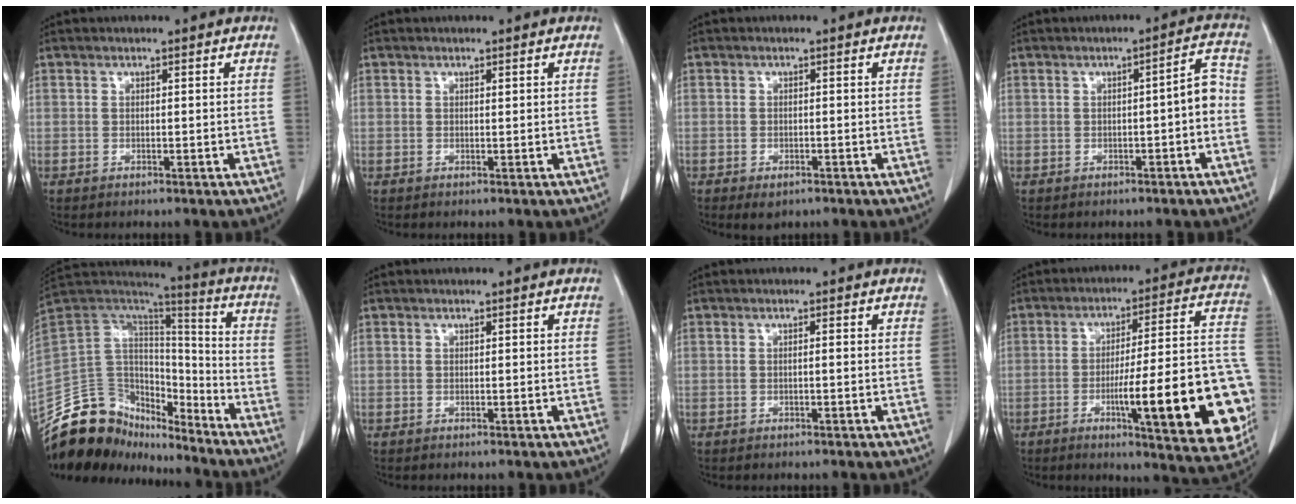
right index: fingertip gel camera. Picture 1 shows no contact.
{"total": 0.0}
{"total": 2.2, "force": [-1.4, 1.2, 1.3], "torque": [-0.018, -0.003, -0.009]}
{"total": 3.9, "force": [-1.0, 0.7, 3.7], "torque": [-0.044, 0.017, -0.014]}
{"total": 17.4, "force": [-15.1, 7.6, 4.2], "torque": [-0.067, 0.074, -0.256]}
{"total": 0.0}
{"total": 0.7, "force": [0.0, 0.0, 0.7], "torque": [-0.012, 0.001, 0.000]}
{"total": 22.3, "force": [-6.1, 3.0, 21.2], "torque": [-0.213, 0.016, -0.075]}